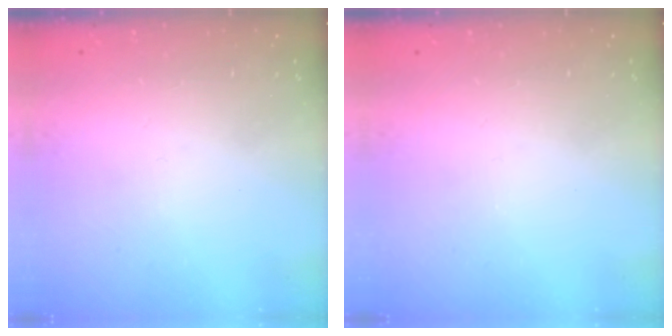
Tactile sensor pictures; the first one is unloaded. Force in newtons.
{"total": 0.0}